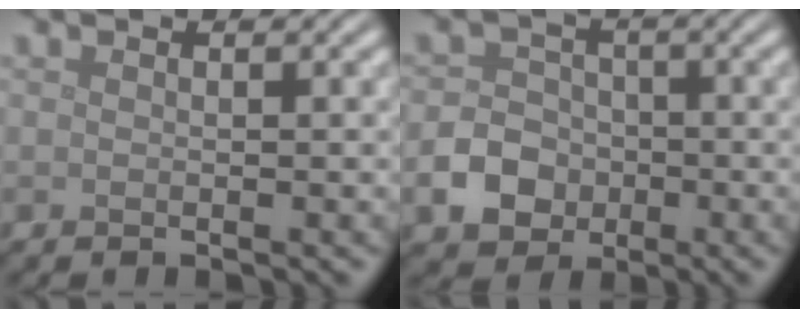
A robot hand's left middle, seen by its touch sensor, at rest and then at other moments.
{"total": 4.2, "force": [-1.5, 3.5, 1.8], "torque": [-0.033, 0.002, -0.035]}